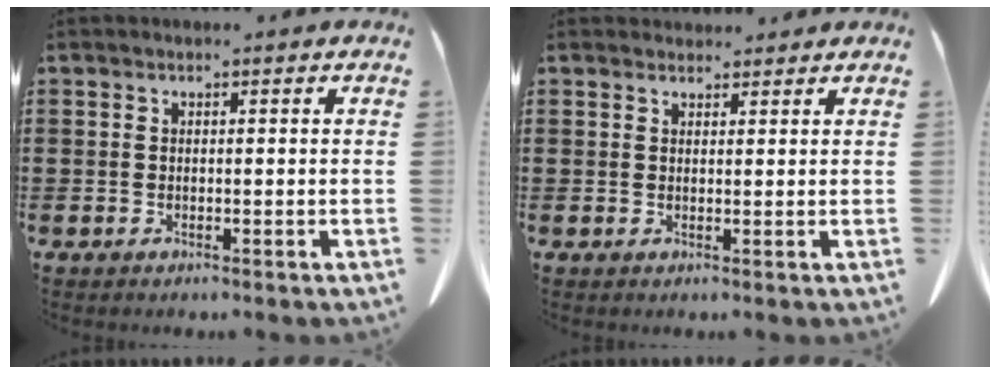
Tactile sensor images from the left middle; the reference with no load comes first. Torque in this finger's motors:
{"motor_torque": [0.04, -0.03, 0.01, 0.00]}